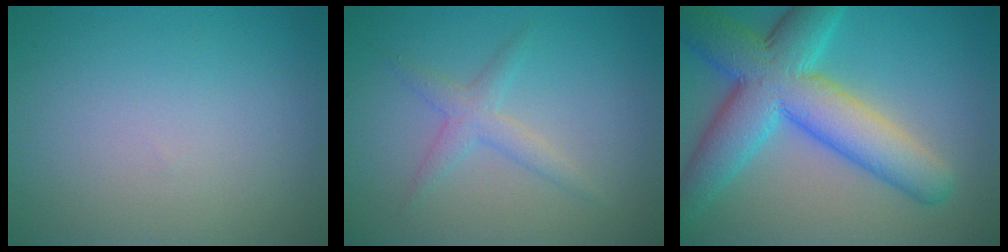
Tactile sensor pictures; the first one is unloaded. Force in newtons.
{"total": 2.1, "press": 2.1, "slide": 0.1}
{"total": 10.2, "press": 10.2, "slide": 0.2}